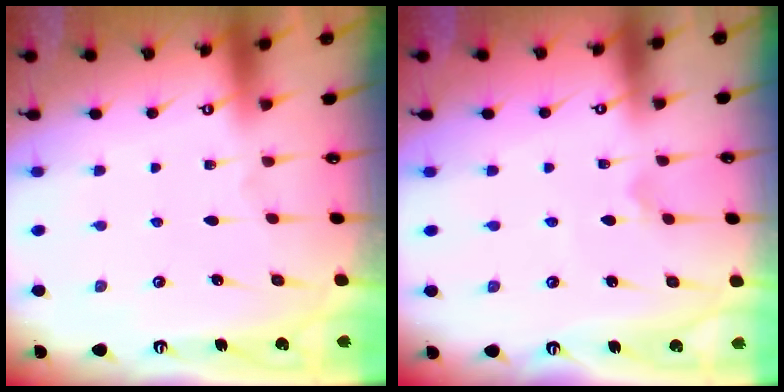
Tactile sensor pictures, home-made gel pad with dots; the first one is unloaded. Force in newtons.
{"total": 2.5, "press": 2.5, "slide": 0.1}